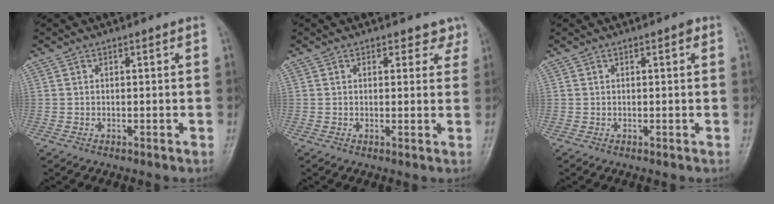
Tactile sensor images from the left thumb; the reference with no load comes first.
{"total": 3.1, "force": [2.4, 1.9, 0.5], "torque": [0.026, -0.013, 0.017]}
{"total": 0.6, "force": [0.3, 0.1, 0.5], "torque": [-0.010, 0.001, 0.001]}